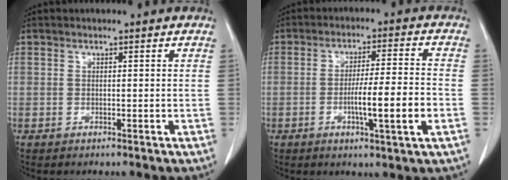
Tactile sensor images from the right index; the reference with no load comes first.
{"total": 9.3, "force": [-2.5, 0.0, 8.9], "torque": [-0.146, -0.004, -0.043]}